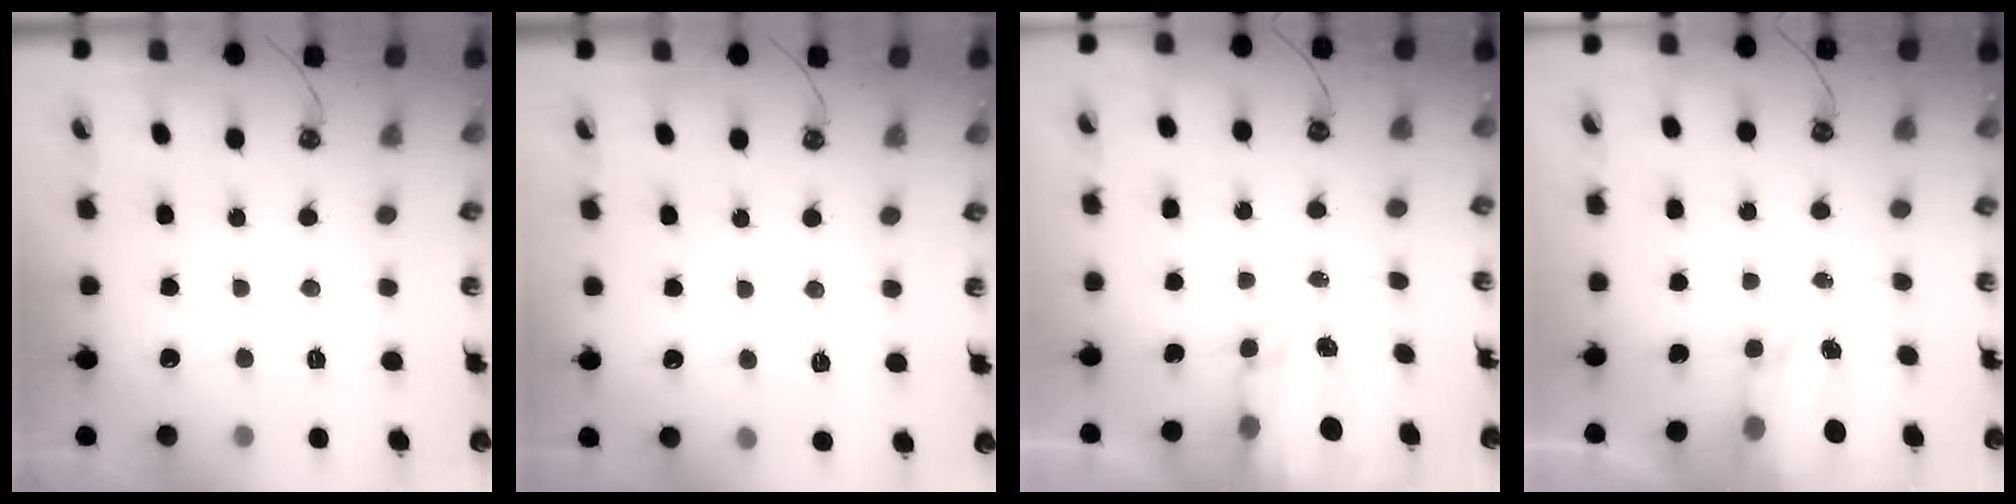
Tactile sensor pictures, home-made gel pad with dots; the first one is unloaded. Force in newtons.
{"total": 2.7, "press": 2.6, "slide": 0.3}
{"total": 3.9, "press": 3.9, "slide": 0.1}
{"total": 3.6, "press": 3.5, "slide": 0.6}